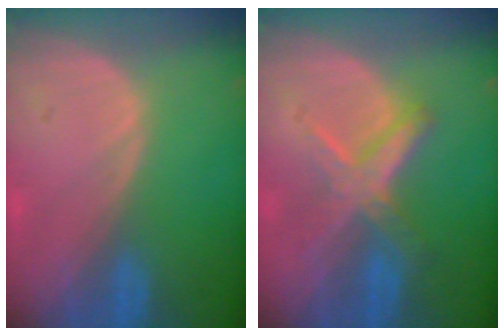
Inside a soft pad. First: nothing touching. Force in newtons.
{"total": 6.5, "press": 5.8, "slide": 3.0}